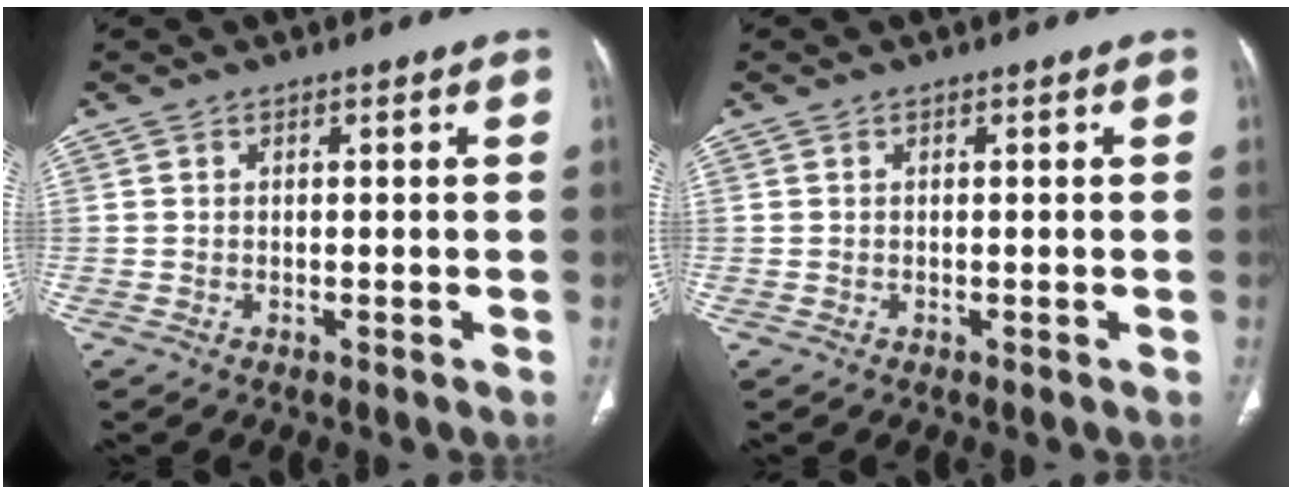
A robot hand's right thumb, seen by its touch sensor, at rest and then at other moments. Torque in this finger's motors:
{"motor_torque": [-0.29, 0.29, -0.49, 0.14, -0.02]}